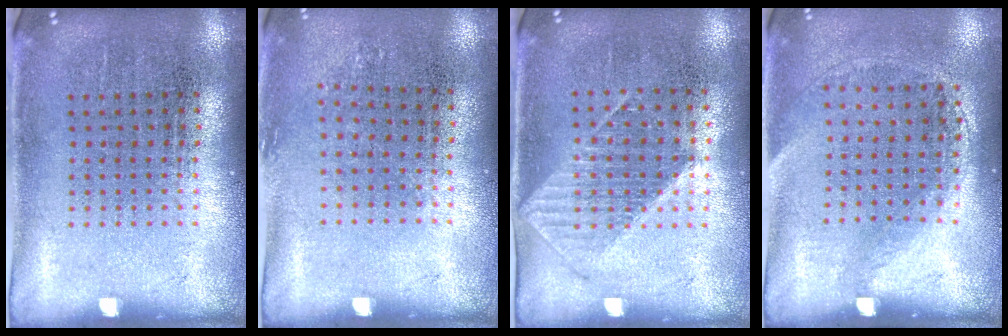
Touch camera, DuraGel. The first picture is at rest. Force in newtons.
{"total": 0.8, "press": 0.7, "slide": 0.4}
{"total": 0.9, "press": 0.9, "slide": 0.3}
{"total": 1.4, "press": 1.0, "slide": 1.0}